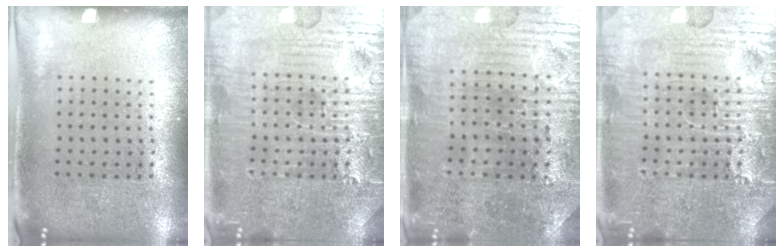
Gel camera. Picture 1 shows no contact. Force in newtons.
{"total": 7.1, "press": 7.1, "slide": 0.9}
{"total": 2.2, "press": 2.2, "slide": 0.5}
{"total": 7.8, "press": 7.7, "slide": 0.9}